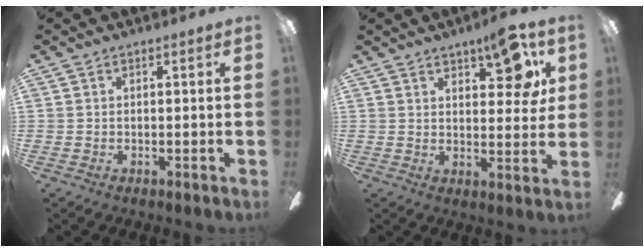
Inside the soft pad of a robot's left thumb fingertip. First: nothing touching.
{"total": 9.7, "force": [6.0, 3.9, 6.5], "torque": [-0.072, -0.026, 0.098]}